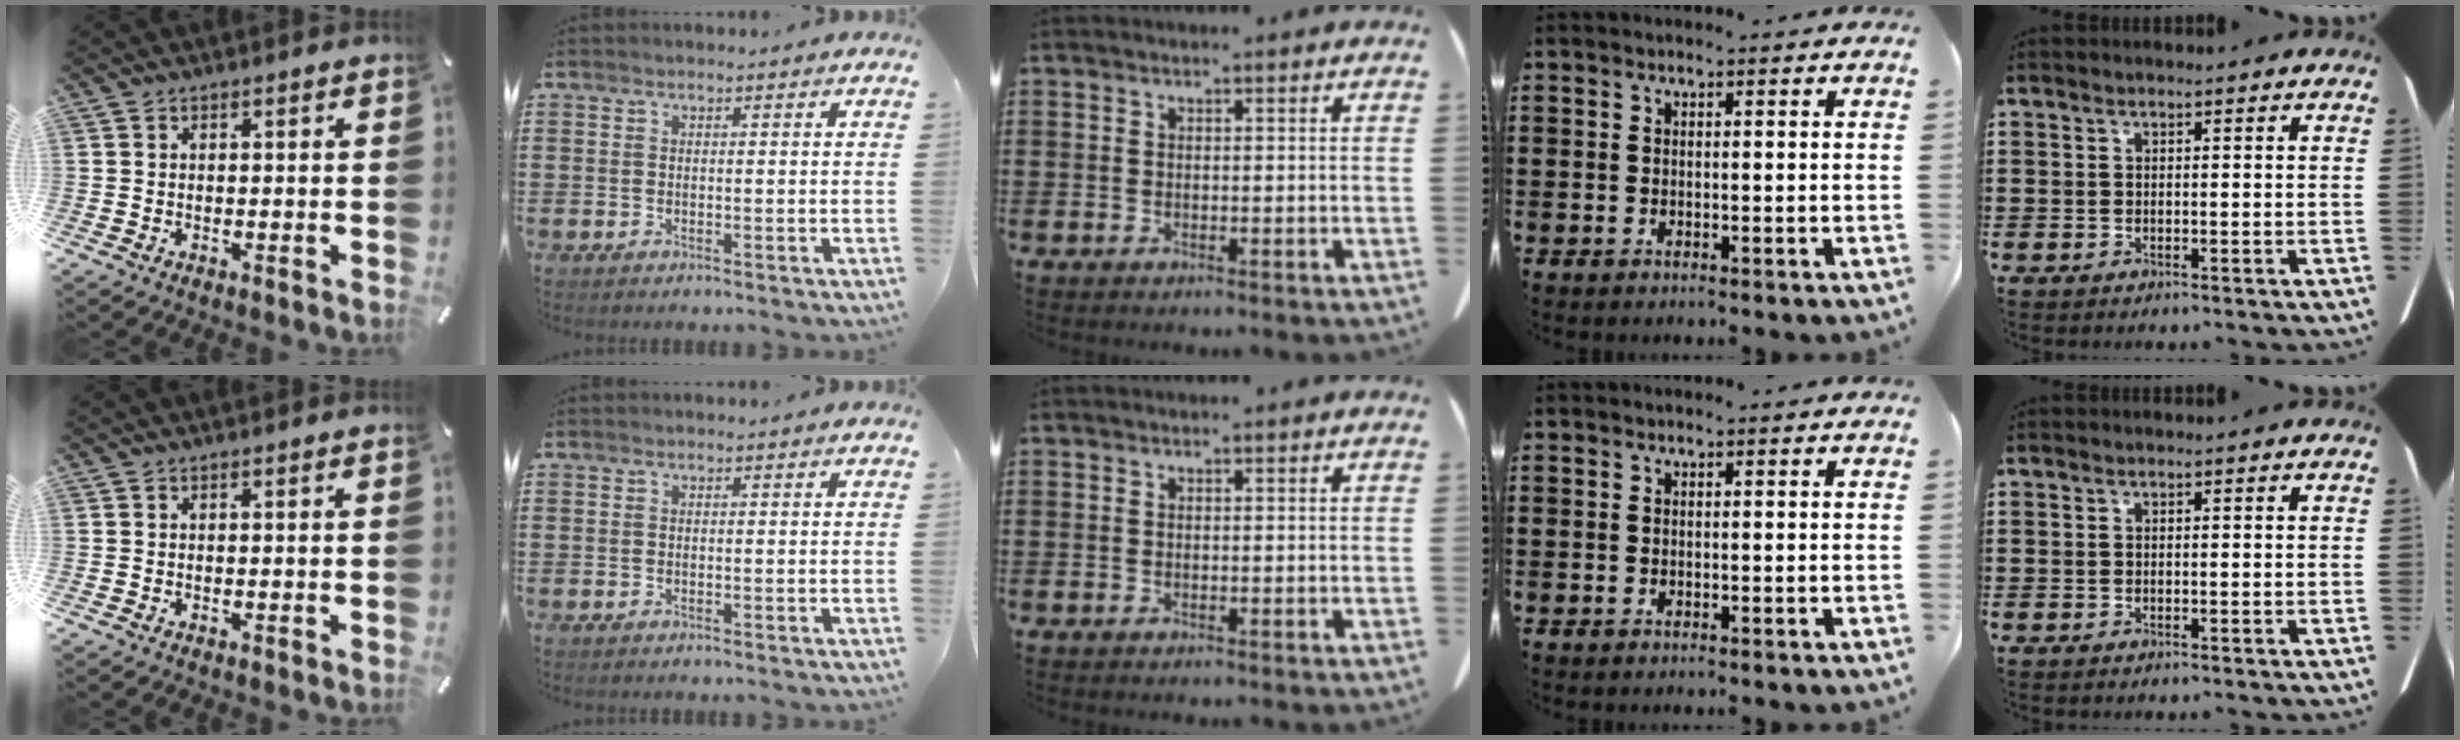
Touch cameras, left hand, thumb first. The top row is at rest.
{}